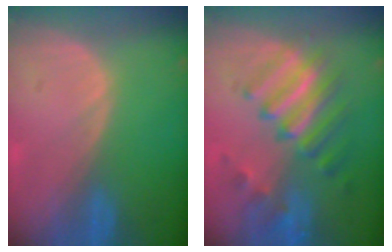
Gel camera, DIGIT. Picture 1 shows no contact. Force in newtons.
{"total": 9.5, "press": 8.4, "slide": 4.5}